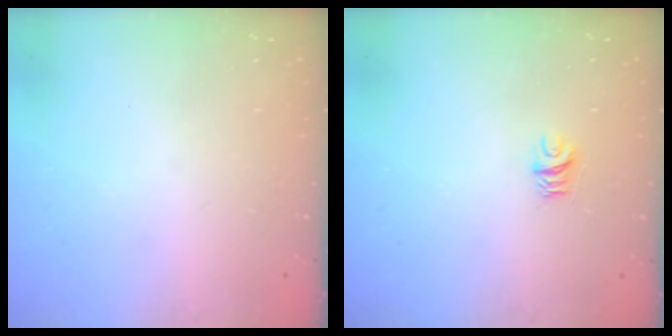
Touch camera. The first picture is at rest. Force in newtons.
{"total": 4.6, "press": 4.6, "slide": 0.3}